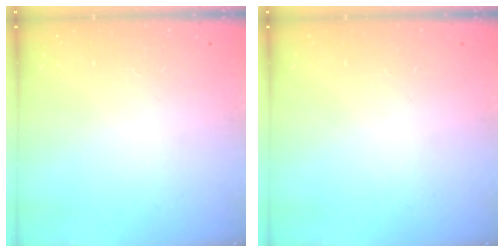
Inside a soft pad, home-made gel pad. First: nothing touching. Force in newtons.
{"total": 0.0}